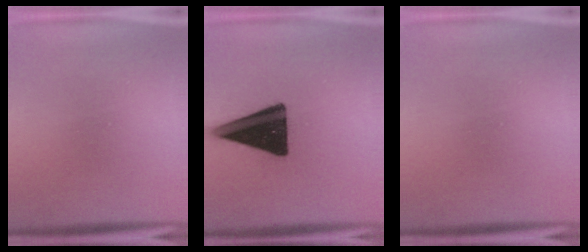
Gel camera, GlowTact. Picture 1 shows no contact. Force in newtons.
{"total": 19.4}
{"total": 0.0}